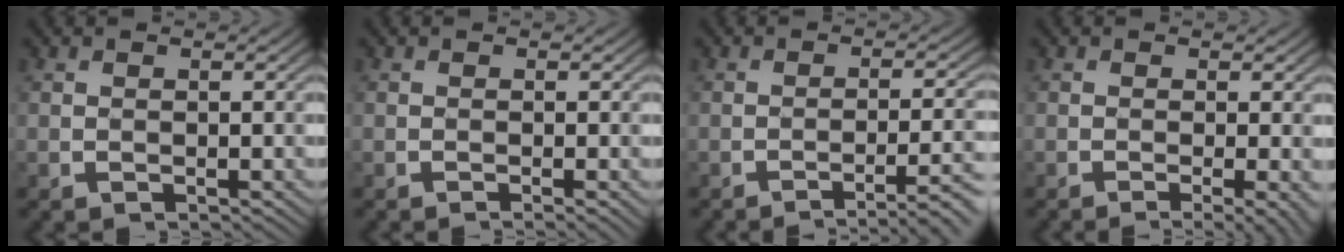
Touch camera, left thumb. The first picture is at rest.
{"total": 1.0, "force": [-0.4, 0.2, 0.9], "torque": [-0.008, 0.001, -0.009]}
{"total": 6.3, "force": [-3.5, 1.3, 5.1], "torque": [-0.076, 0.007, -0.049]}
{"total": 3.6, "force": [-1.5, 0.6, 3.1], "torque": [-0.037, 0.004, -0.026]}